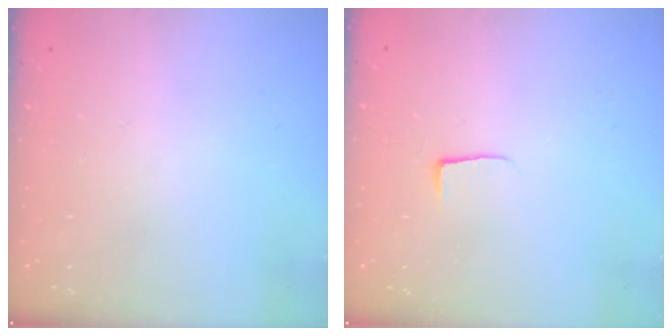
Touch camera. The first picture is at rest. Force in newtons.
{"total": 3.8, "press": 3.8, "slide": 0.5}